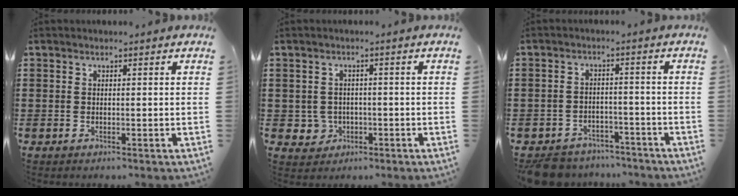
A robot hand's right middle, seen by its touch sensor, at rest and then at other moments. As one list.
[{"total": 2.4, "force": [-0.4, 2.3, 0.4], "torque": [-0.020, 0.006, -0.012]}, {"total": 4.8, "force": [-4.6, 1.3, 0.4], "torque": [-0.014, 0.012, -0.095]}]